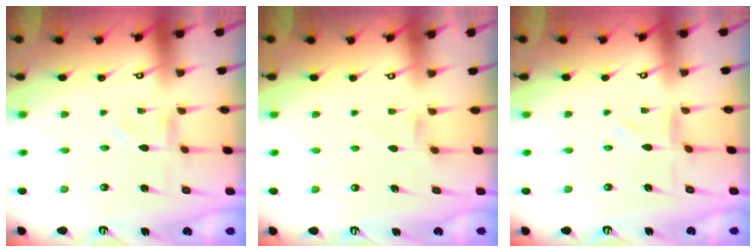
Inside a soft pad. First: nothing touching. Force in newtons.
{"total": 2.5, "press": 2.5, "slide": 0.4}
{"total": 0.8, "press": 0.8, "slide": 0.2}